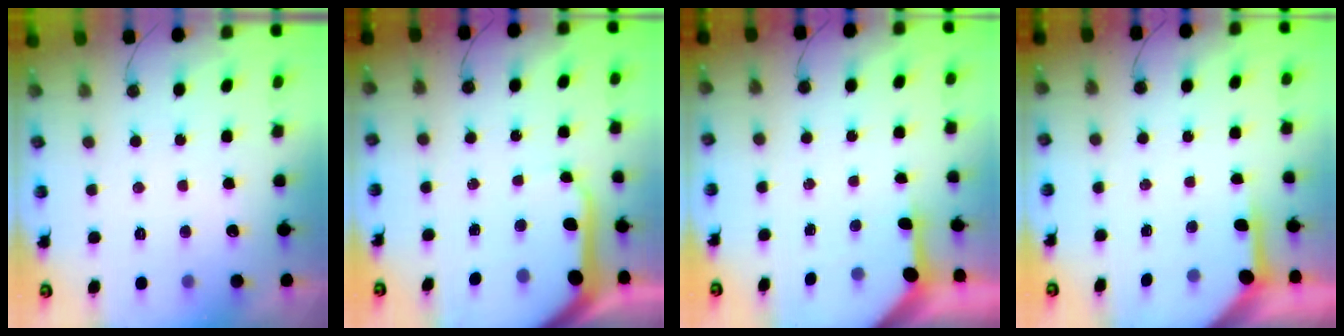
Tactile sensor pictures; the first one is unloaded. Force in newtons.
{"total": 9.5, "press": 9.4, "slide": 1.0}
{"total": 3.1, "press": 3.1, "slide": 0.2}
{"total": 3.8, "press": 3.8, "slide": 0.5}